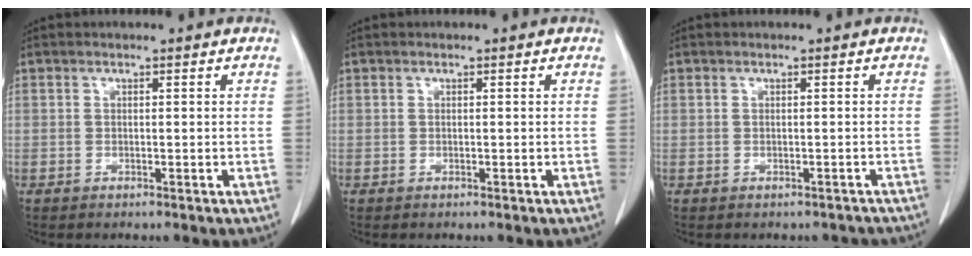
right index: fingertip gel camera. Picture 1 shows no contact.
{"total": 0.0}
{"total": 1.7, "force": [-1.2, 1.2, 0.2], "torque": [0.000, 0.014, -0.014]}